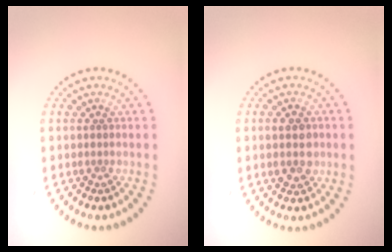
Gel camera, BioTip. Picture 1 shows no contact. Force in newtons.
{"total": 2.8, "press": 2.8, "slide": 0.1}